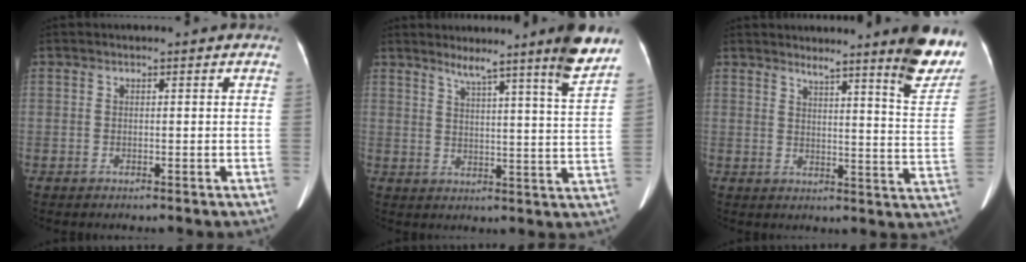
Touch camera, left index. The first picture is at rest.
{"total": 11.3, "force": [9.2, -2.1, 6.2], "torque": [-0.086, -0.029, 0.111]}
{"total": 12.5, "force": [10.1, -0.2, 7.3], "torque": [-0.072, -0.042, 0.109]}